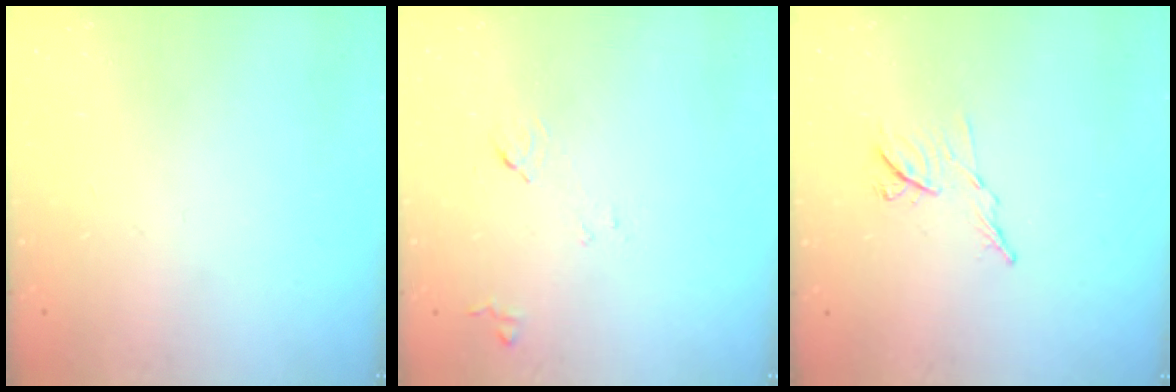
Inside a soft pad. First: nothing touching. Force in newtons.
{"total": 8.0, "press": 7.9, "slide": 0.8}
{"total": 7.6, "press": 7.5, "slide": 1.1}